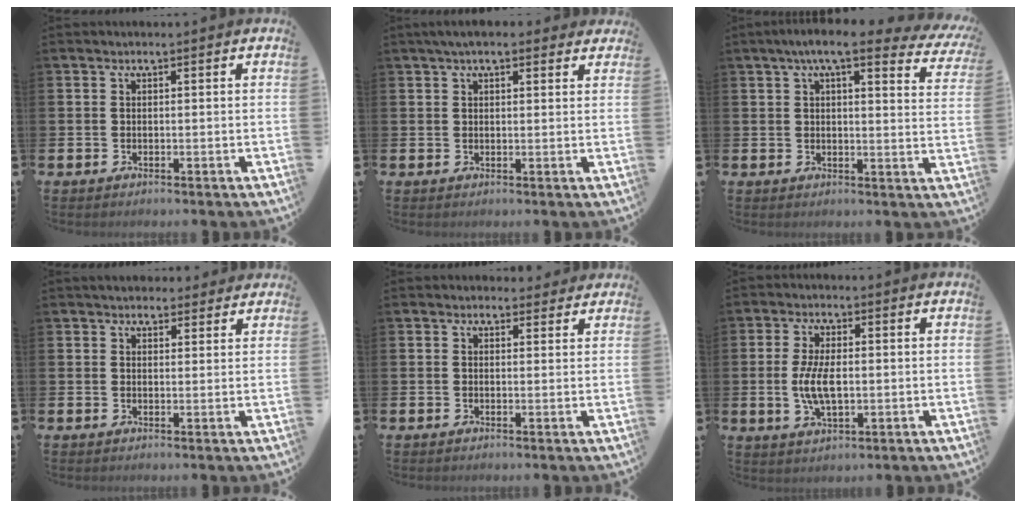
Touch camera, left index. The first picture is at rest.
{"total": 3.3, "force": [2.7, 1.1, 1.6], "torque": [-0.023, -0.003, 0.046]}
{"total": 6.8, "force": [5.6, 1.1, 3.7], "torque": [-0.067, -0.020, 0.092]}
{"total": 3.0, "force": [2.7, 1.1, -0.1], "torque": [0.016, -0.015, 0.046]}
{"total": 1.5, "force": [1.2, 0.9, 0.0], "torque": [0.012, 0.001, 0.019]}
{"total": 6.0, "force": [-0.2, 2.7, 5.4], "torque": [-0.113, 0.002, -0.006]}